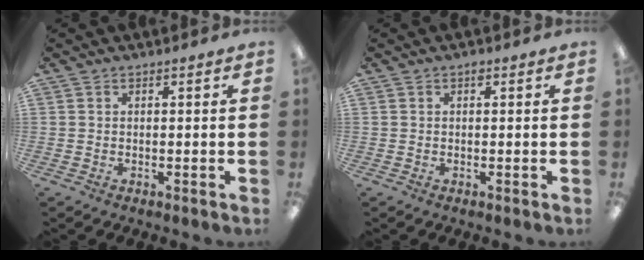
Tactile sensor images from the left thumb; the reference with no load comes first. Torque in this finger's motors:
{"motor_torque": [-0.02, -0.17, 0.31, 0.19, 0.01]}